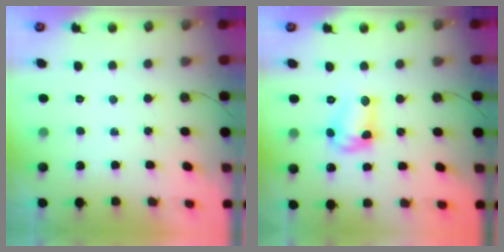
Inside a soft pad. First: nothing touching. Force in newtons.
{"total": 11.0, "press": 11.0, "slide": 0.9}